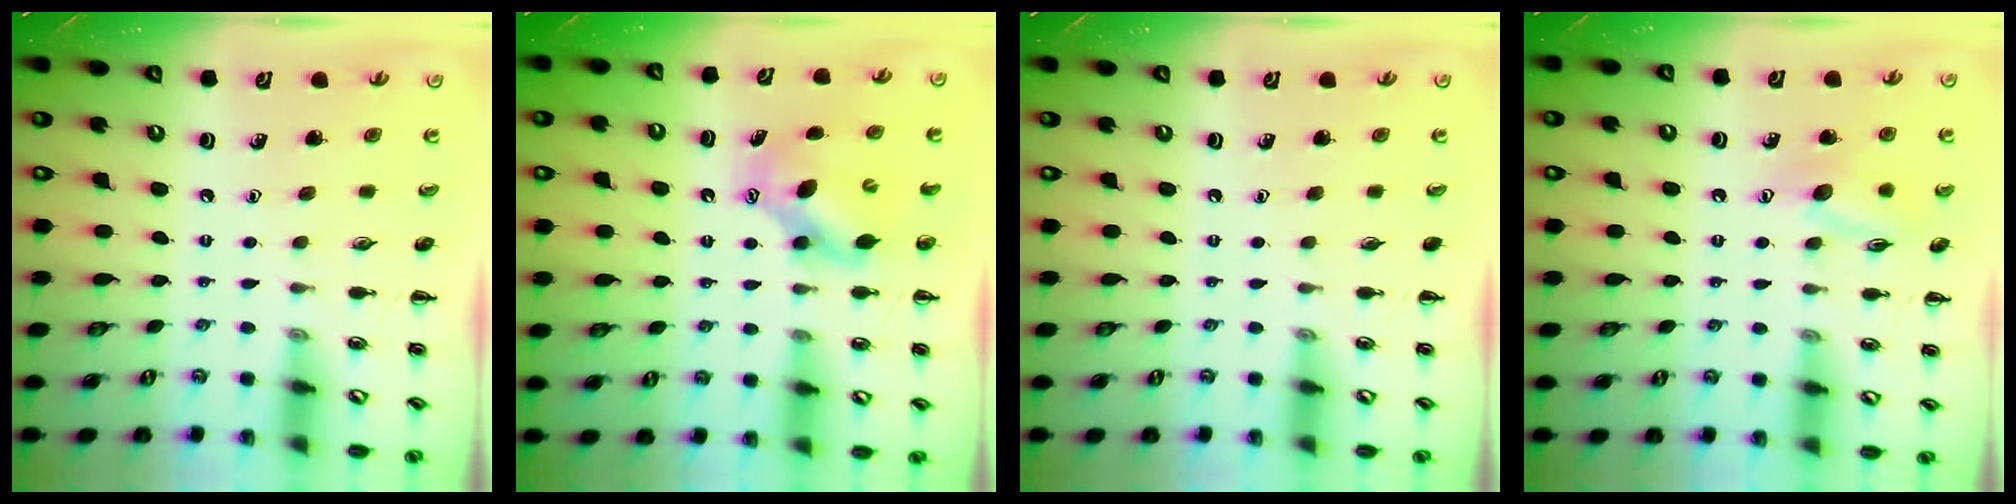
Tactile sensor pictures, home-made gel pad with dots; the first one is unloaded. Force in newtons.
{"total": 7.4, "press": 7.3, "slide": 1.1}
{"total": 0.0}
{"total": 9.2, "press": 9.1, "slide": 1.0}